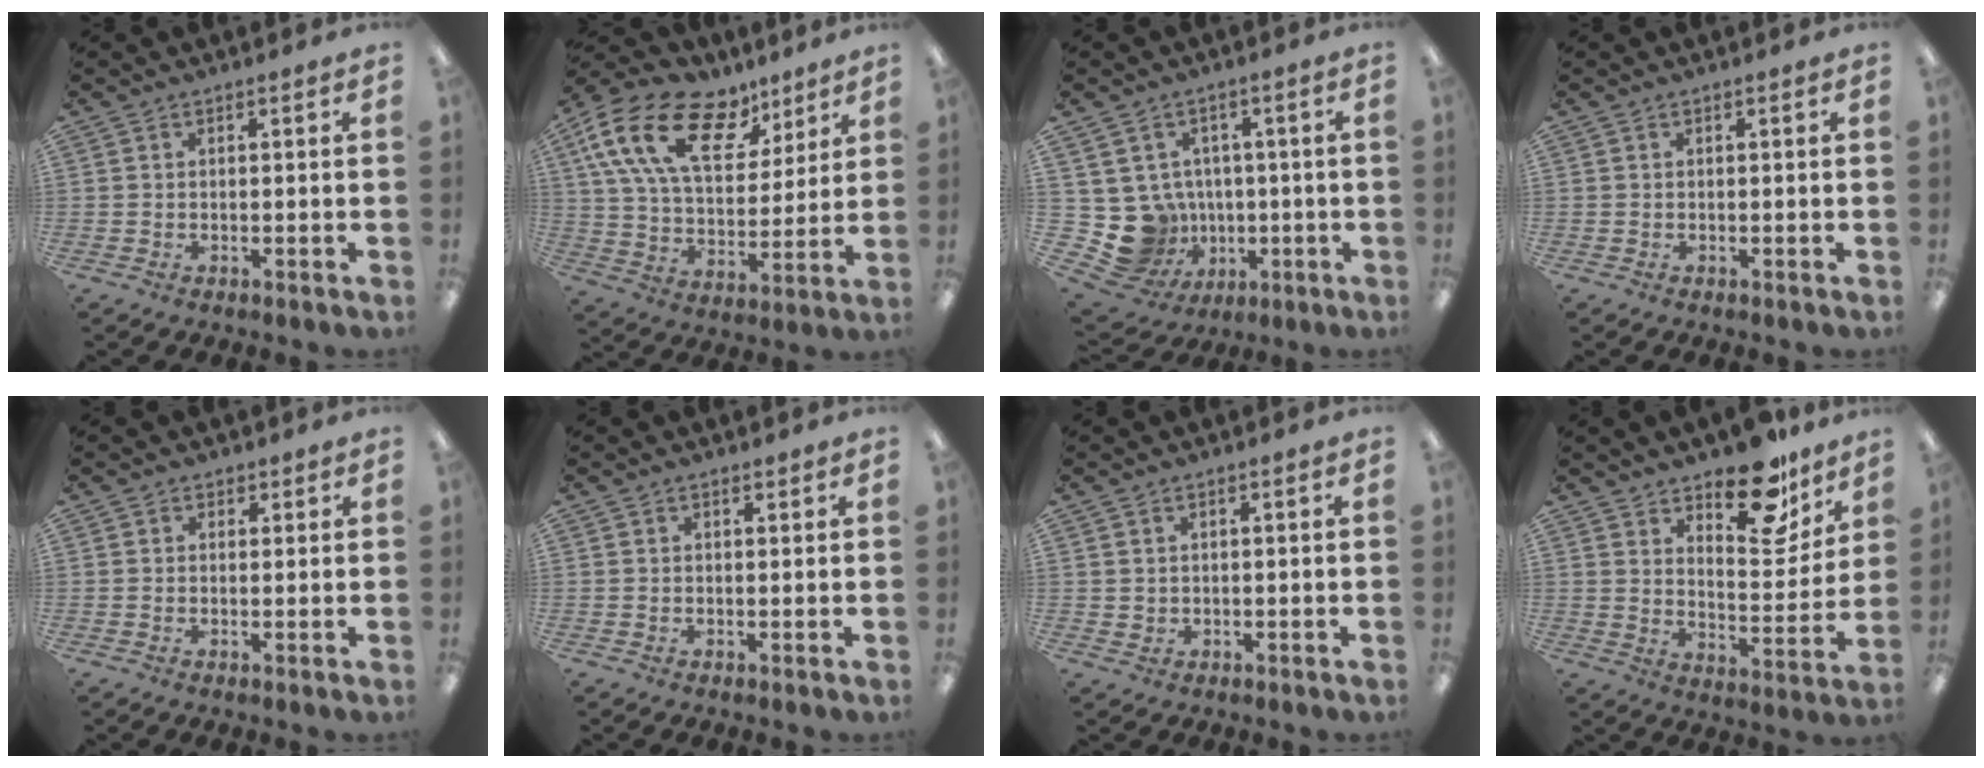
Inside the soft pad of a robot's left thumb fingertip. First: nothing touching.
{"total": 21.6, "force": [11.0, 12.1, 14.0], "torque": [-0.274, -0.039, 0.200]}
{"total": 10.5, "force": [-1.2, 10.0, 3.0], "torque": [-0.095, -0.002, -0.008]}
{"total": 0.0}
{"total": 1.4, "force": [0.7, 1.1, 0.2], "torque": [0.004, -0.001, 0.012]}
{"total": 0.7, "force": [0.5, 0.4, 0.1], "torque": [0.005, -0.003, 0.009]}
{"total": 1.4, "force": [0.8, 1.2, 0.0], "torque": [-0.002, 0.002, 0.013]}
{"total": 16.0, "force": [12.5, 6.8, 7.4], "torque": [-0.091, -0.088, 0.214]}